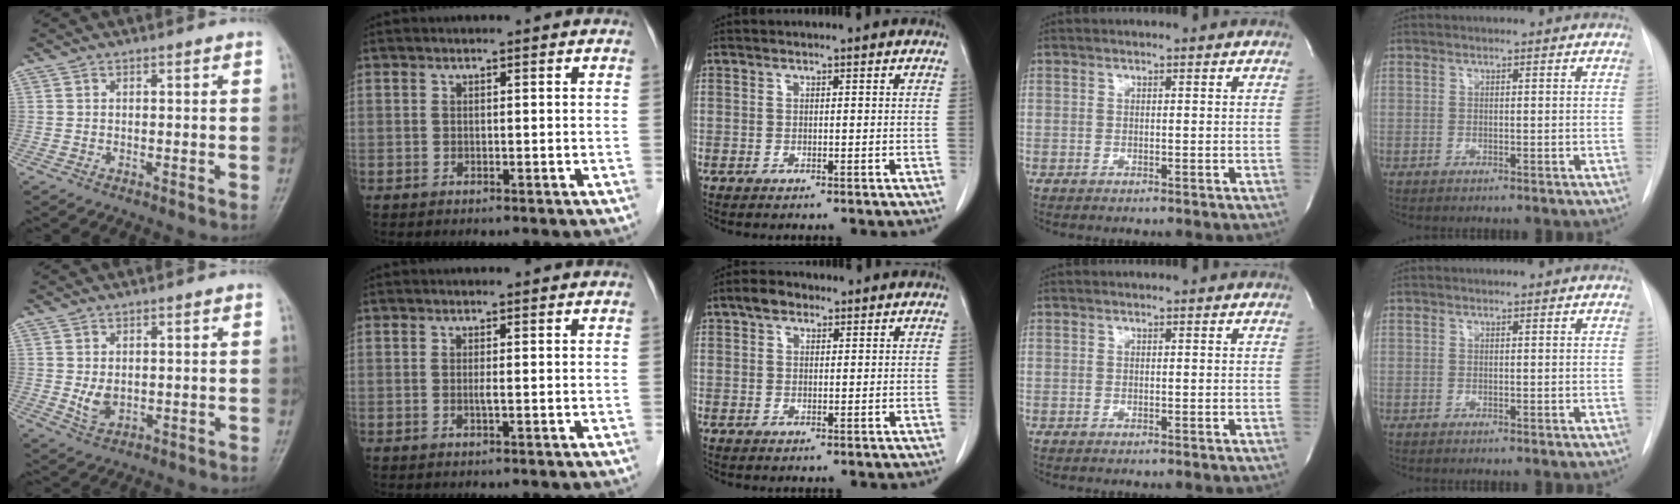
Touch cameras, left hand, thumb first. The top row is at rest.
{"thumb": {"total": 3.6, "force": [0.2, 2.5, 2.6], "torque": [-0.039, -0.009, 0.011]}, "index": {"total": 0.7, "force": [0.0, -0.2, 0.6], "torque": [-0.013, -0.001, -0.001]}, "middle": {"total": 2.9, "force": [1.8, 1.8, 1.5], "torque": [-0.031, 0.011, 0.029]}}